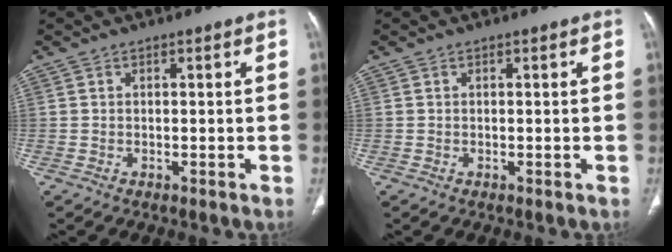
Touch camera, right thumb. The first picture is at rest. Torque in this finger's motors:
{"motor_torque": [0.05, 0.06, -0.15, 0.01, 0.00]}